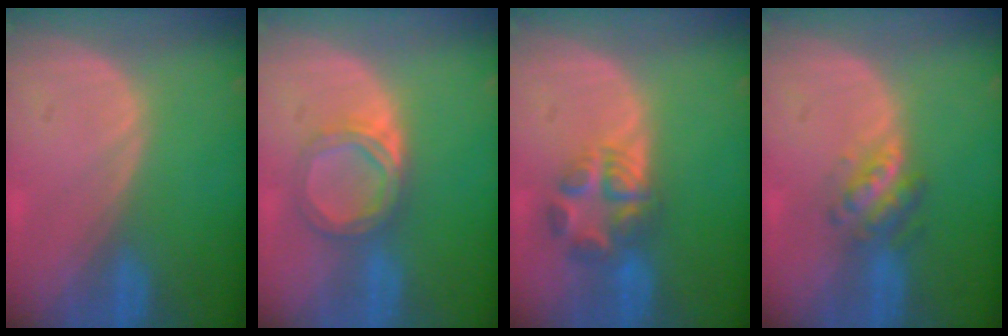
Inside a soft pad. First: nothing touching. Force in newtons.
{"total": 5.1, "press": 5.0, "slide": 1.0}
{"total": 6.0, "press": 6.0, "slide": 0.5}
{"total": 4.9, "press": 4.4, "slide": 2.1}